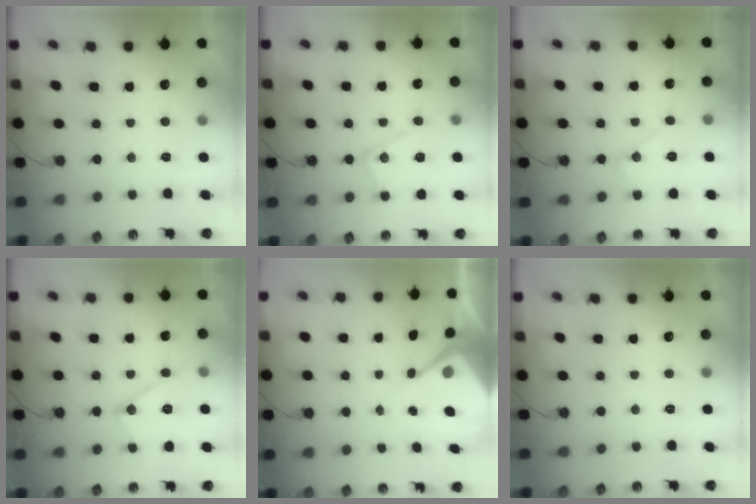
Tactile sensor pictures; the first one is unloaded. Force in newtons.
{"total": 13.0, "press": 13.0, "slide": 0.9}
{"total": 10.1, "press": 10.1, "slide": 0.8}
{"total": 12.8, "press": 12.7, "slide": 0.8}
{"total": 5.2, "press": 5.2, "slide": 0.3}
{"total": 0.0}